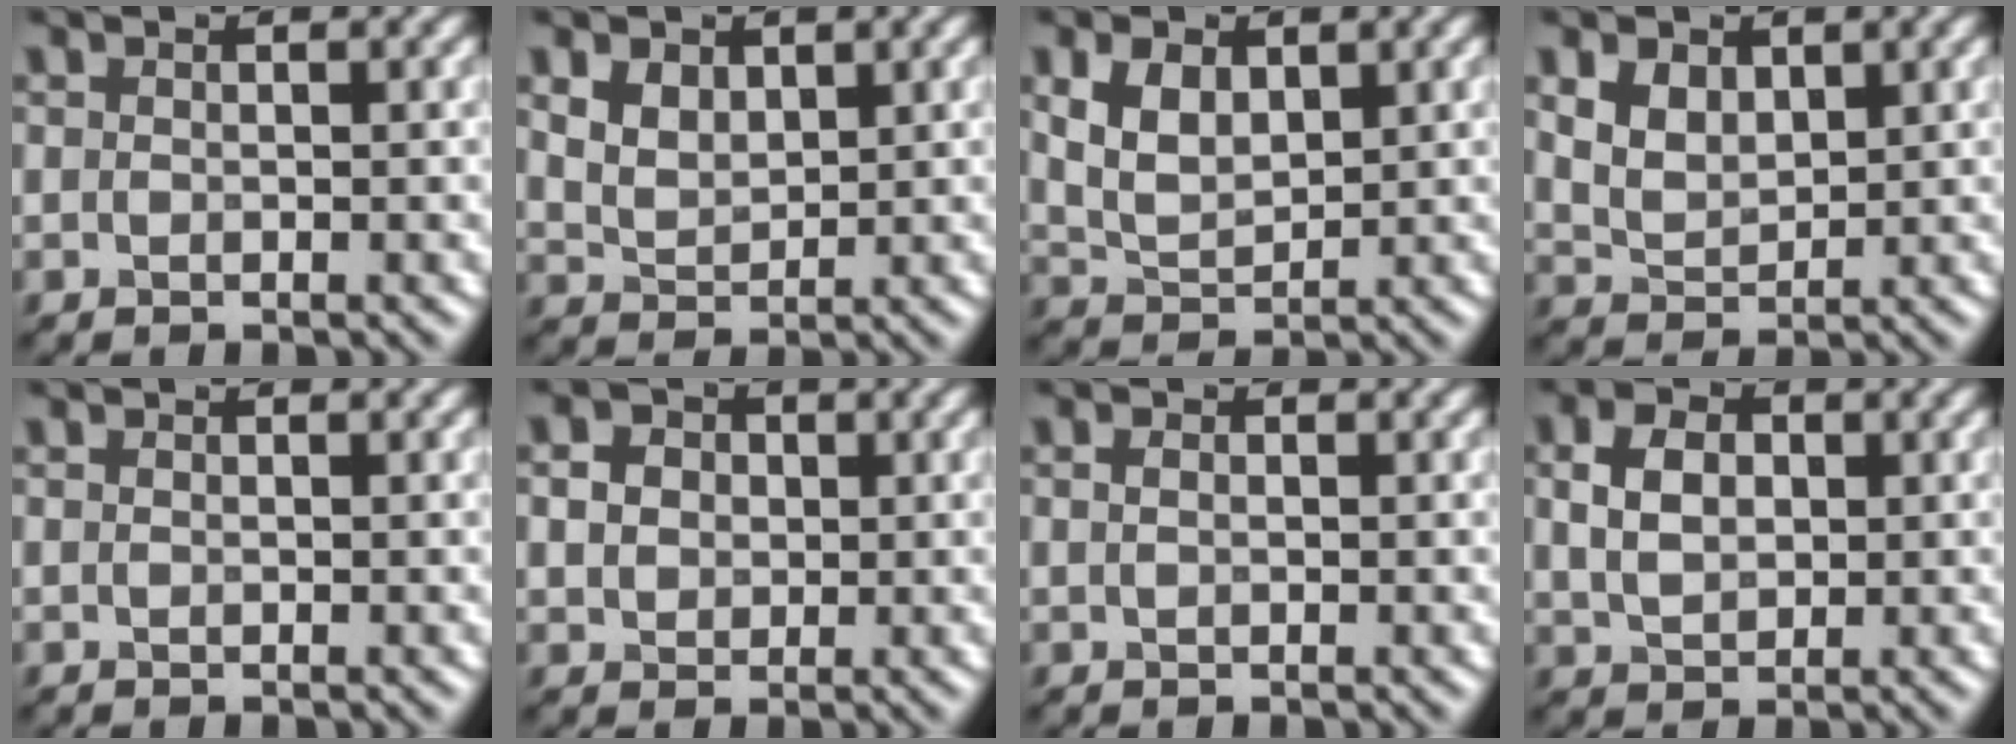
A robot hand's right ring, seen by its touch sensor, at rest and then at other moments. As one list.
[{"total": 2.7, "force": [1.4, 1.7, 1.5], "torque": [-0.035, -0.002, 0.026]}, {"total": 3.8, "force": [1.5, 2.4, 2.6], "torque": [-0.063, 0.000, 0.034]}, {"total": 3.0, "force": [1.5, 2.0, 1.7], "torque": [-0.043, -0.004, 0.032]}, {"total": 0.0}, {"total": 3.0, "force": [0.7, 2.5, 1.5], "torque": [-0.033, 0.003, 0.012]}, {"total": 0.9, "force": [0.2, 0.6, 0.6], "torque": [-0.012, 0.000, 0.003]}, {"total": 3.9, "force": [0.8, 2.8, 2.6], "torque": [-0.056, 0.004, 0.013]}]